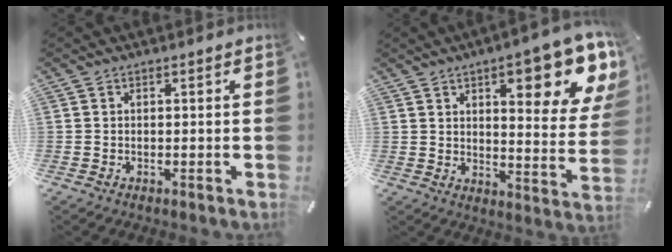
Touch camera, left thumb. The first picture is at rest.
{"total": 15.7, "force": [9.0, 5.1, 11.8], "torque": [-0.151, -0.055, 0.141]}